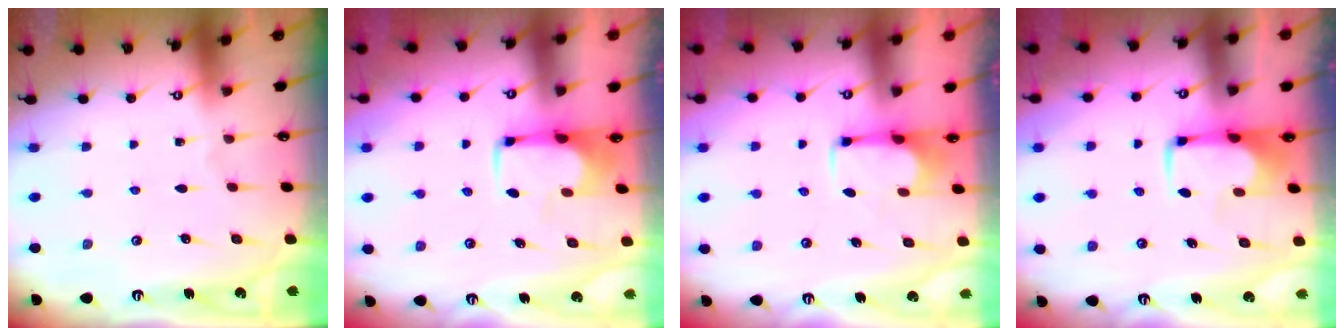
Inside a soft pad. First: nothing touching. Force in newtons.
{"total": 1.4, "press": 1.3, "slide": 0.5}
{"total": 2.8, "press": 2.6, "slide": 0.8}
{"total": 1.9, "press": 1.8, "slide": 0.4}